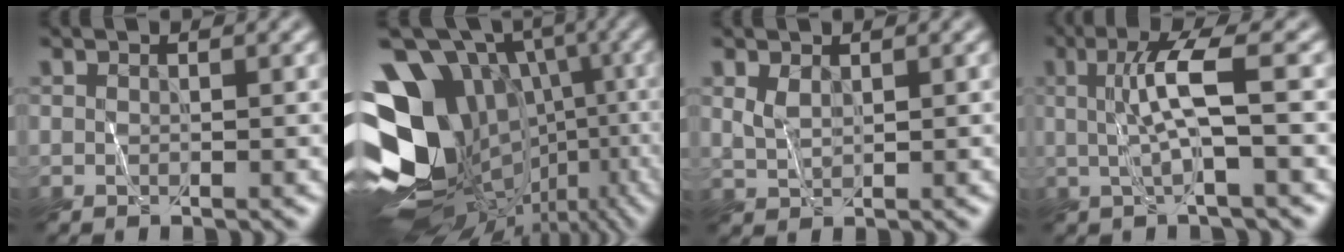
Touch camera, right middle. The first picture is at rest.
{"total": 18.7, "force": [-1.1, 14.7, 11.5], "torque": [-0.214, -0.017, 0.043]}
{"total": 1.1, "force": [0.4, 0.8, 0.6], "torque": [-0.019, 0.004, 0.025]}
{"total": 4.0, "force": [0.0, 0.4, 4.0], "torque": [-0.082, 0.005, 0.010]}